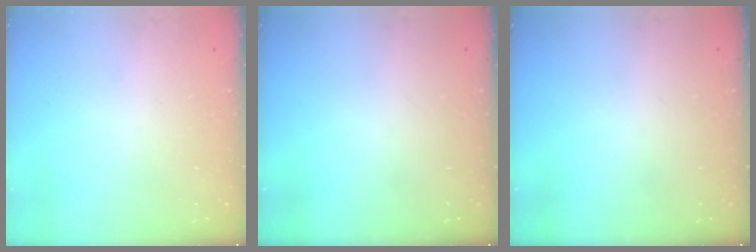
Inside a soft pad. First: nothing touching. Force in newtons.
{"total": 0.0}
{"total": 0.0}